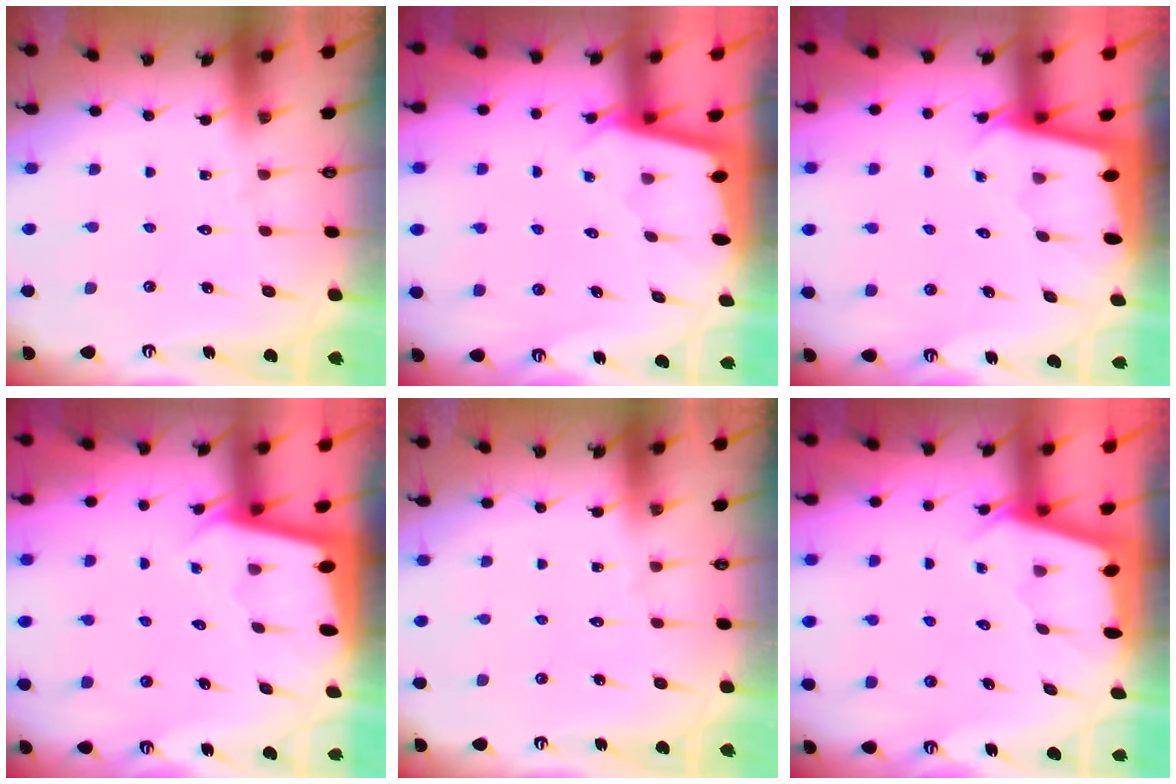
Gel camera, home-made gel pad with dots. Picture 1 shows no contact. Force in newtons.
{"total": 1.9, "press": 1.9, "slide": 0.1}
{"total": 2.0, "press": 2.0, "slide": 0.1}
{"total": 1.7, "press": 1.7, "slide": 0.1}
{"total": 0.0}
{"total": 2.2, "press": 2.2, "slide": 0.3}